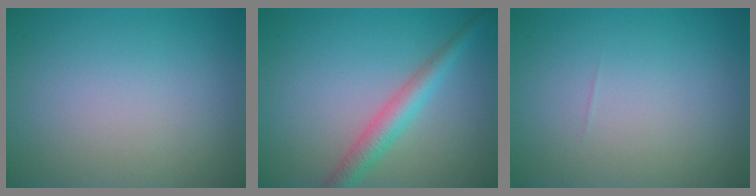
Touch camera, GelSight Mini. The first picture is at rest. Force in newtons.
{"total": 3.1, "press": 3.1, "slide": 0.1}
{"total": 0.0}